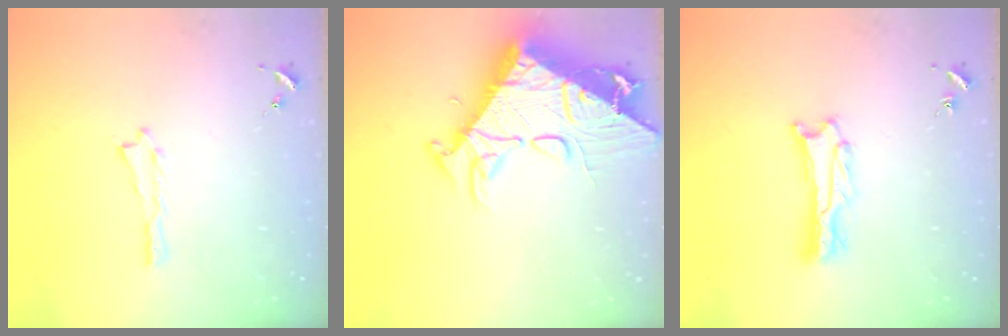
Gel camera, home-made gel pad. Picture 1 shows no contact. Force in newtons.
{"total": 15.2, "press": 15.0, "slide": 1.9}
{"total": 1.8, "press": 1.8, "slide": 0.2}